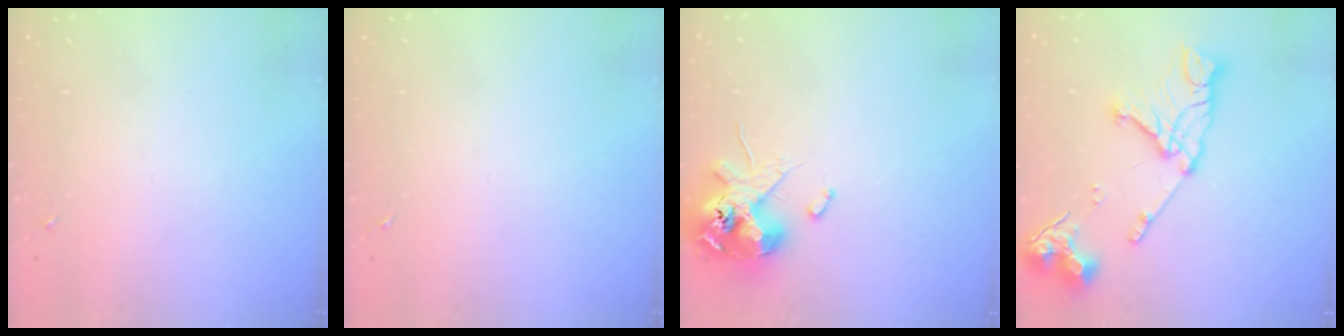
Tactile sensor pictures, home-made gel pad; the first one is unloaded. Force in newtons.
{"total": 0.0}
{"total": 12.7, "press": 12.5, "slide": 2.2}
{"total": 17.1, "press": 17.0, "slide": 1.9}